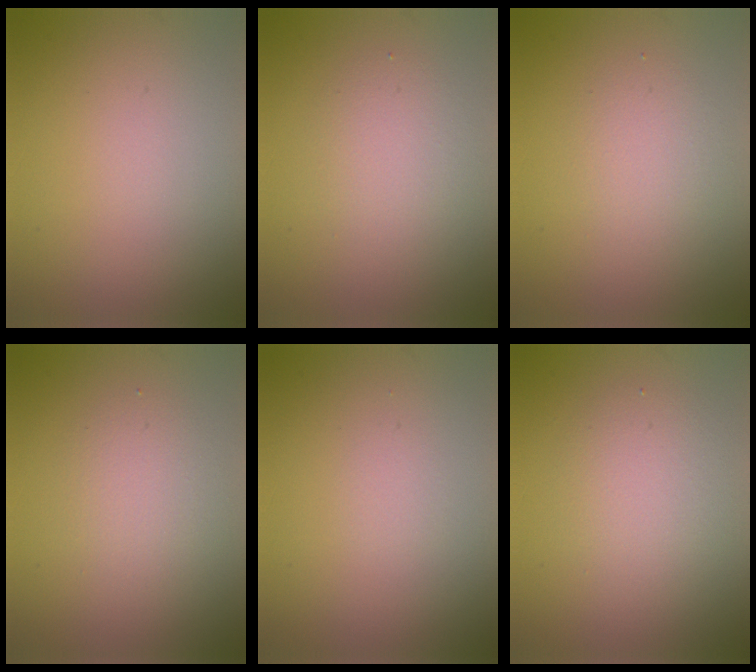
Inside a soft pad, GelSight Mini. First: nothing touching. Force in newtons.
{"total": 2.4, "press": 2.4, "slide": 0.2}
{"total": 1.9, "press": 1.9, "slide": 0.1}
{"total": 2.4, "press": 2.4, "slide": 0.0}
{"total": 0.6, "press": 0.6, "slide": 0.1}
{"total": 2.9, "press": 2.9, "slide": 0.4}